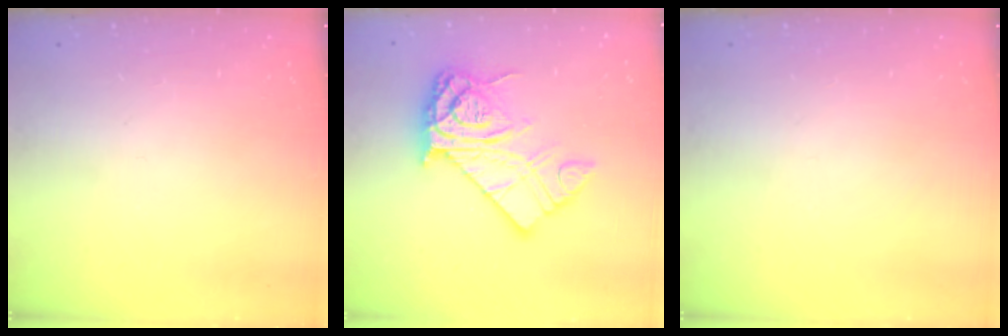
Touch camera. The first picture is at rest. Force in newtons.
{"total": 14.9, "press": 14.9, "slide": 1.3}
{"total": 0.0}